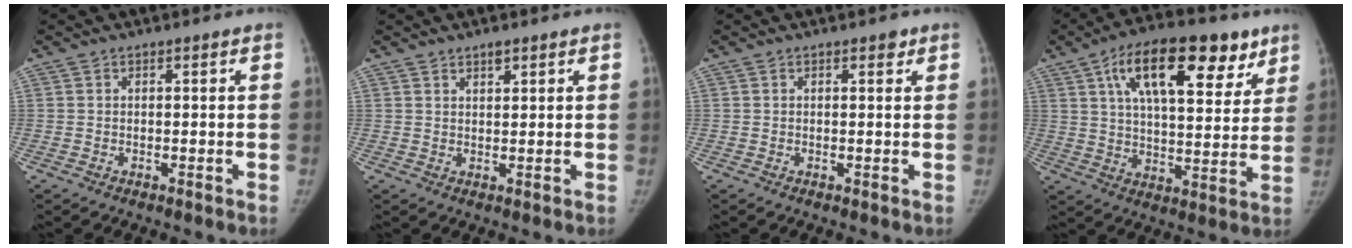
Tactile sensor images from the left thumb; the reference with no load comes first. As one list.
[{"total": 1.9, "force": [1.5, 0.8, 1.0], "torque": [-0.008, -0.009, 0.024]}, {"total": 1.0, "force": [0.6, 0.5, 0.6], "torque": [0.000, -0.002, 0.006]}, {"total": 21.3, "force": [10.8, 9.6, 15.6], "torque": [-0.208, -0.013, 0.174]}]